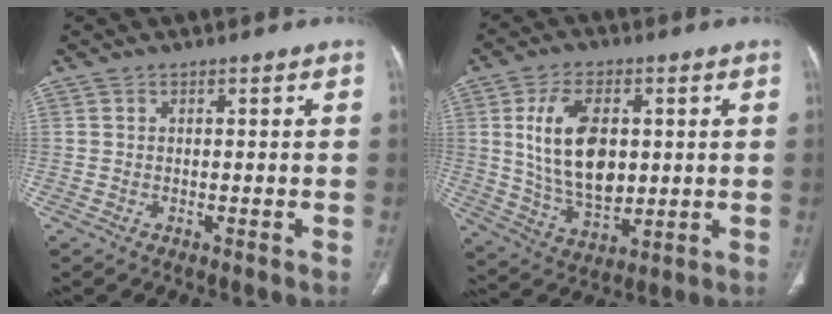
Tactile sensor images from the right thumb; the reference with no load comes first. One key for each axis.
{"total": 15.0, "fx": 2.5, "fy": 8.9, "fz": 11.9, "tx": -0.194, "ty": -0.015, "tz": 0.054}